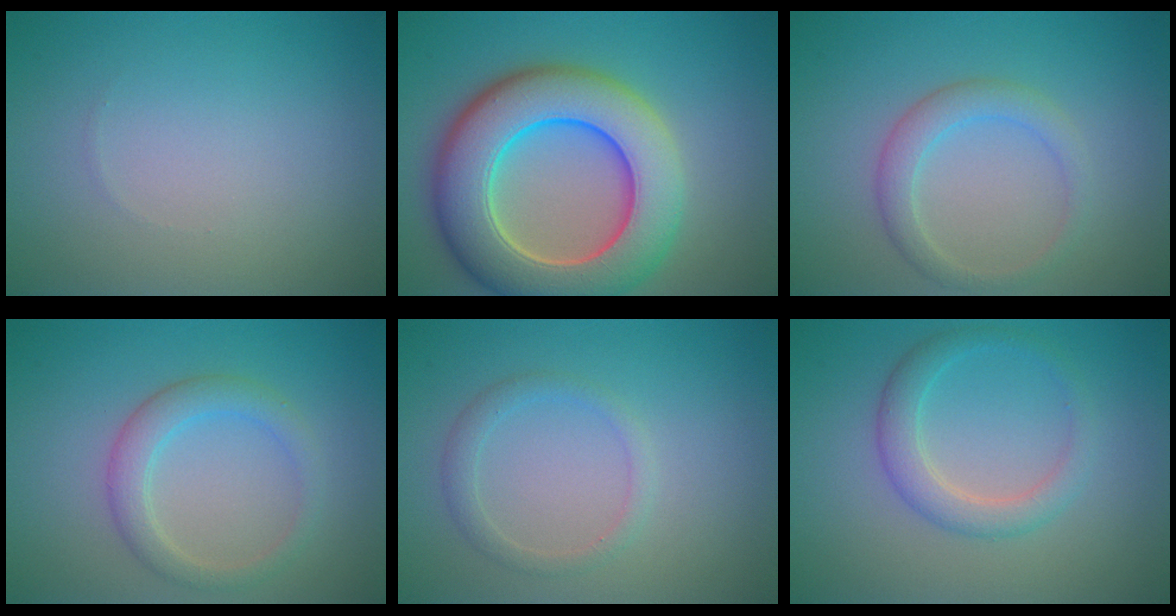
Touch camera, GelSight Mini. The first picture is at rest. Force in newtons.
{"total": 11.2, "press": 11.1, "slide": 0.9}
{"total": 2.5, "press": 2.5, "slide": 0.2}
{"total": 2.9, "press": 2.9, "slide": 0.4}
{"total": 1.7, "press": 1.7, "slide": 0.1}
{"total": 2.8, "press": 2.8, "slide": 0.1}